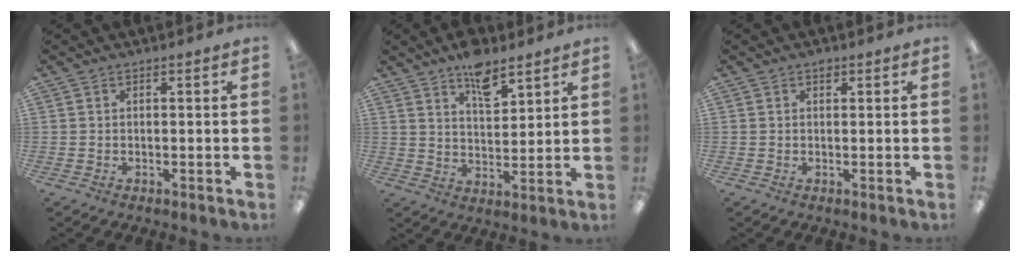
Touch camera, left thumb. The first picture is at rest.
{"total": 8.6, "force": [6.3, 3.9, 4.5], "torque": [-0.059, -0.037, 0.106]}
{"total": 1.2, "force": [0.7, 0.7, 0.7], "torque": [-0.006, -0.001, 0.010]}